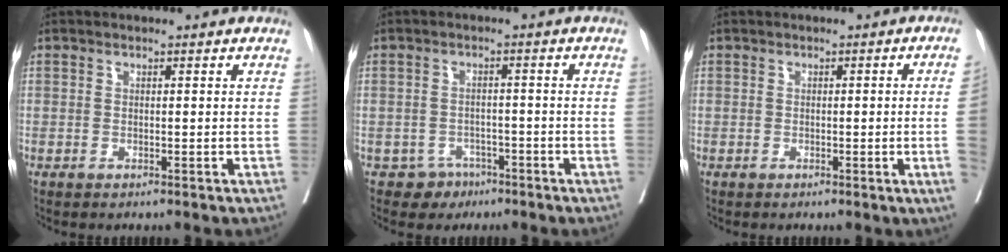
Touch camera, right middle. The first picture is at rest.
{"total": 3.2, "force": [-2.0, 2.4, 0.0], "torque": [0.001, 0.012, -0.026]}
{"total": 4.7, "force": [-0.6, -1.5, 4.5], "torque": [-0.066, -0.008, -0.002]}